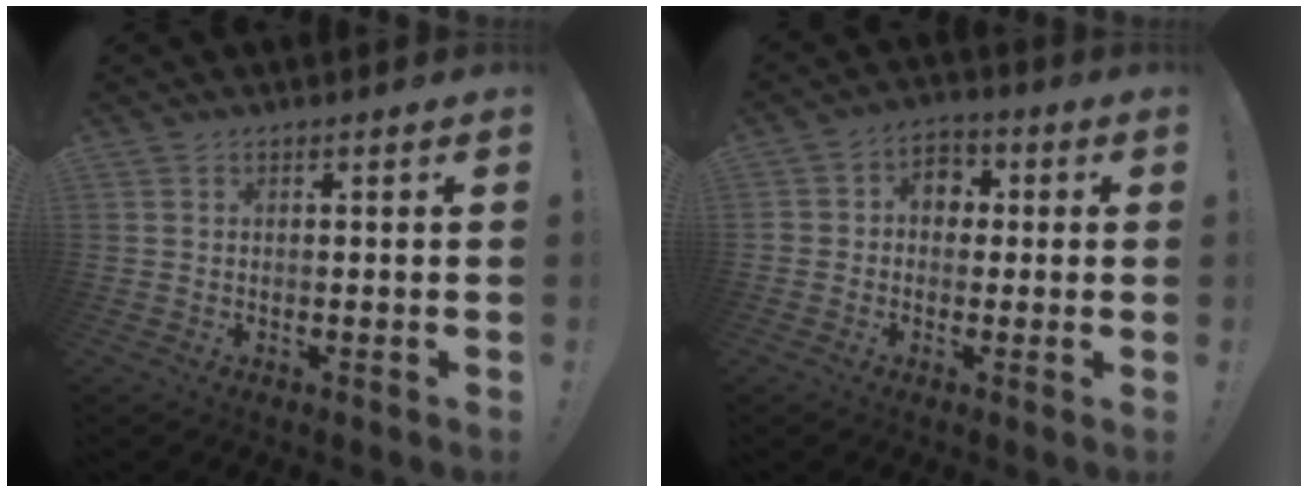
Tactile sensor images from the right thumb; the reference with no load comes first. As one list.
[{"total": 6.6, "force": [0.3, 5.8, 3.2], "torque": [-0.050, 0.014, 0.010]}]